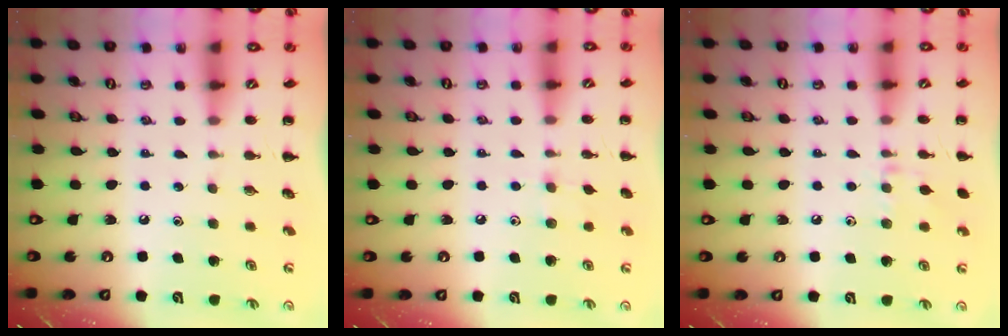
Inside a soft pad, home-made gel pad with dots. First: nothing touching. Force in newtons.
{"total": 5.3, "press": 4.9, "slide": 1.8}
{"total": 7.0, "press": 6.7, "slide": 2.1}